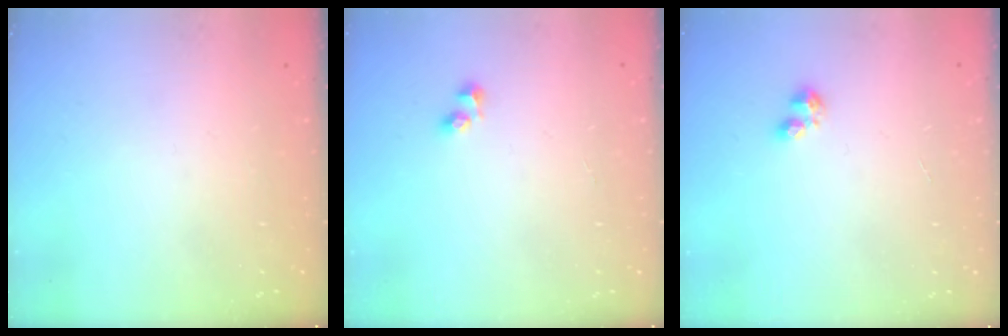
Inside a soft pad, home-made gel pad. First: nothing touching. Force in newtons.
{"total": 3.0, "press": 2.7, "slide": 1.3}
{"total": 2.8, "press": 2.8, "slide": 0.5}